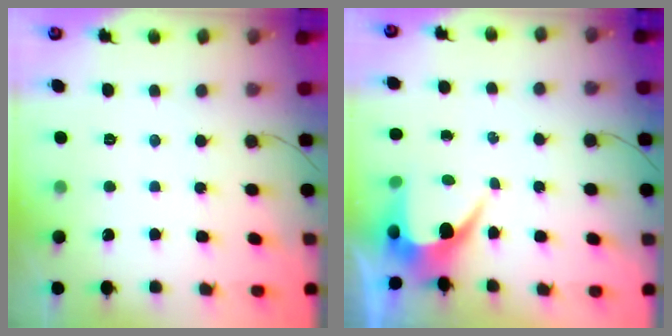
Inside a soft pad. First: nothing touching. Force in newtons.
{"total": 6.8, "press": 6.8, "slide": 0.5}